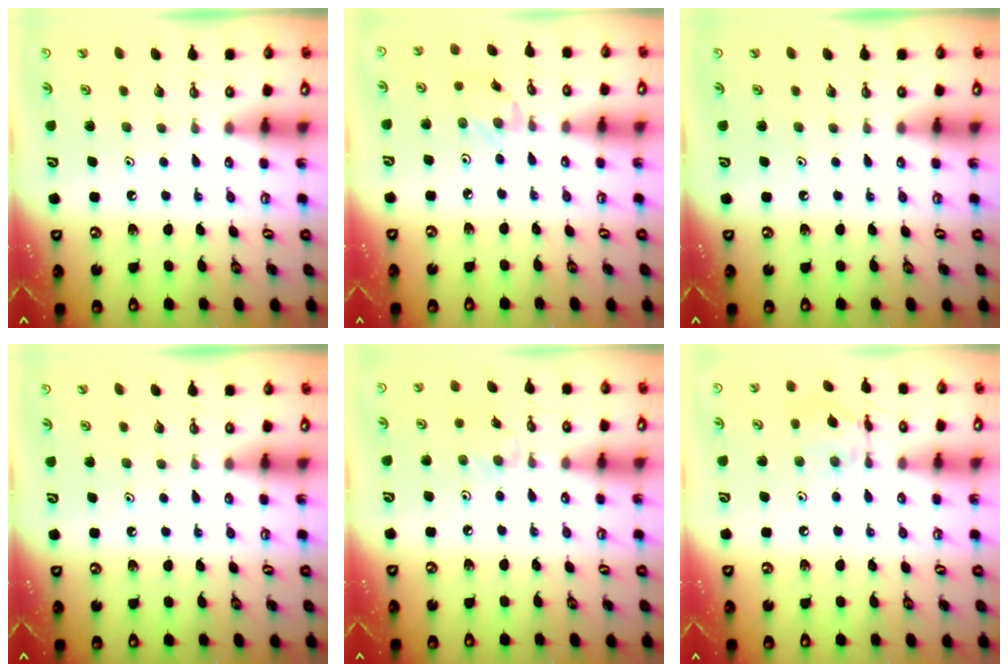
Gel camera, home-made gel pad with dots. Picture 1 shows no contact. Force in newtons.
{"total": 3.0, "press": 2.9, "slide": 0.4}
{"total": 0.0}
{"total": 0.0}
{"total": 2.5, "press": 2.5, "slide": 0.5}
{"total": 10.8, "press": 10.8, "slide": 0.9}